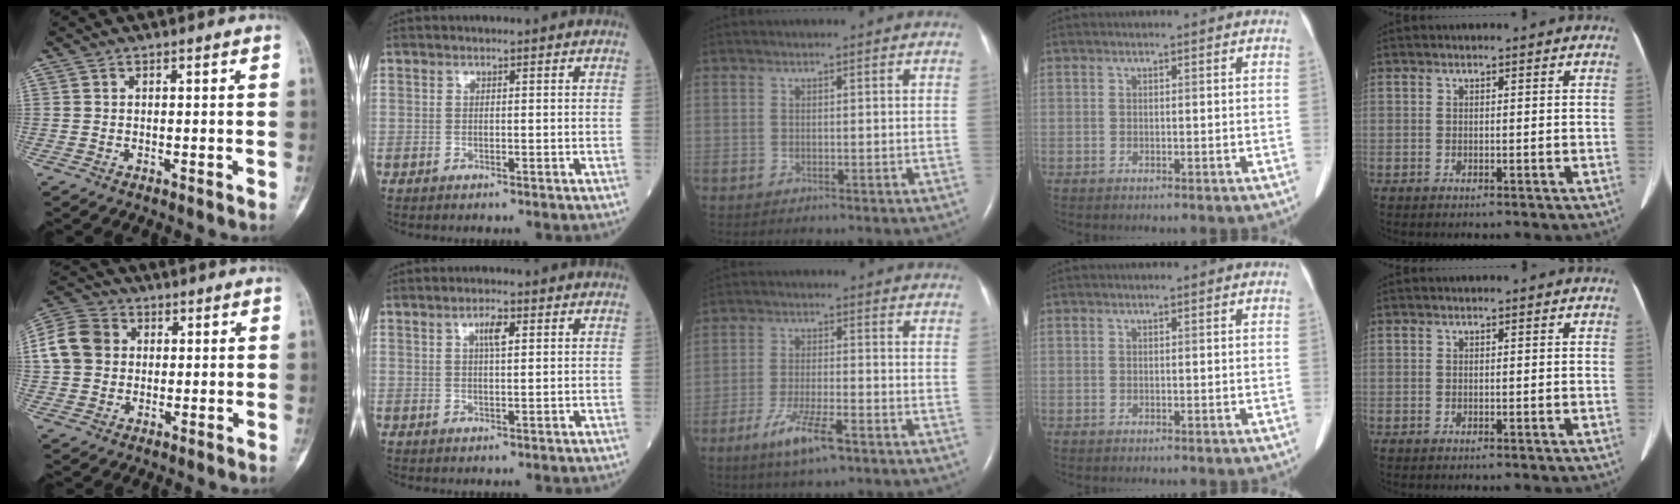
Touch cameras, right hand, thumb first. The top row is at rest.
{"thumb": {"total": 9.9, "force": [1.4, 8.4, 5.0], "torque": [-0.084, 0.016, 0.015]}, "index": {"total": 2.9, "force": [1.2, 0.6, 2.6], "torque": [-0.051, 0.002, 0.022]}, "middle": {"total": 7.3, "force": [-4.4, 1.1, 5.7], "torque": [-0.119, -0.013, -0.075]}}